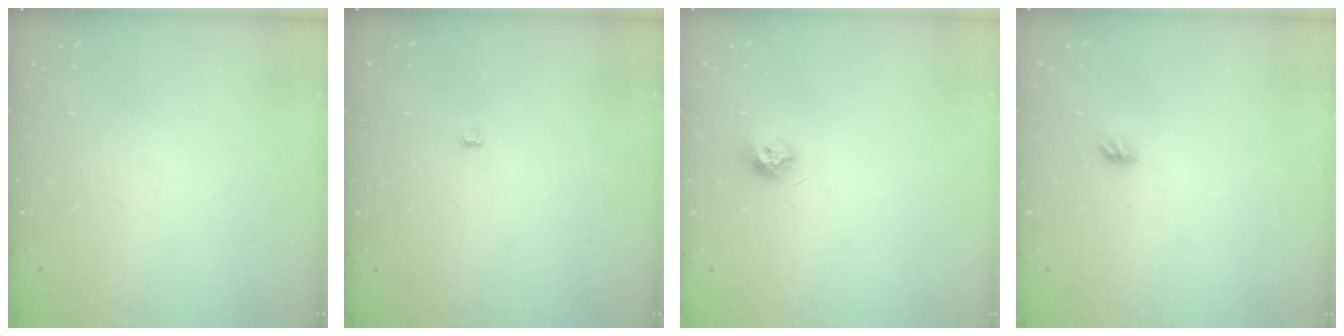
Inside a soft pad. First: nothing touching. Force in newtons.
{"total": 2.8, "press": 2.8, "slide": 0.4}
{"total": 7.3, "press": 7.3, "slide": 0.3}
{"total": 4.5, "press": 4.4, "slide": 0.9}